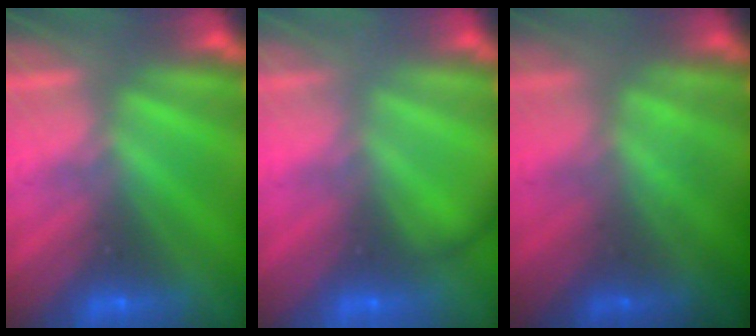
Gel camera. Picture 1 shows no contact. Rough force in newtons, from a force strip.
{"total": 2.1}
{"total": 1.1}